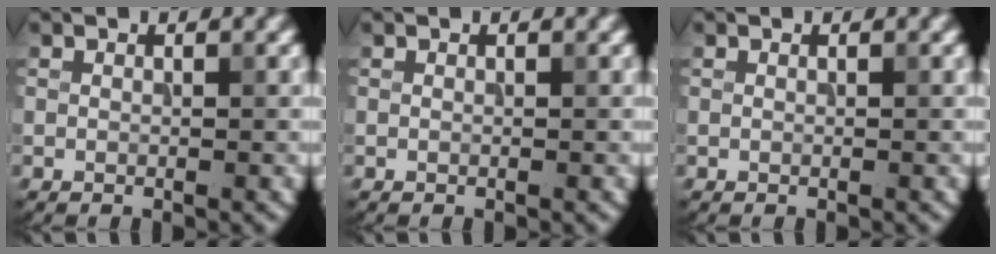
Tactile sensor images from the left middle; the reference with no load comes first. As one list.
[{"total": 0.0}, {"total": 0.0}]